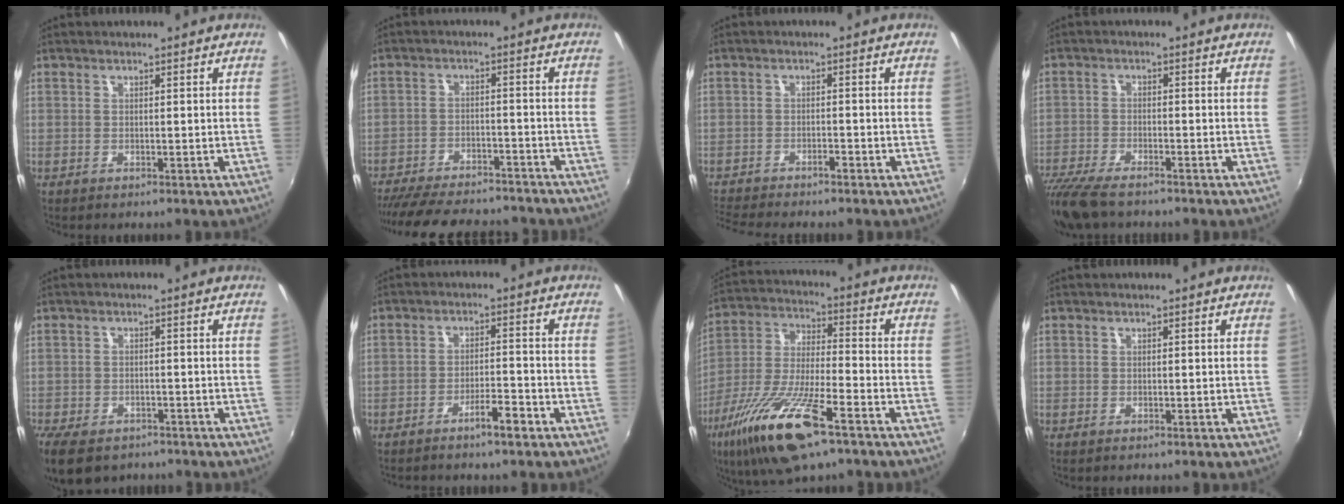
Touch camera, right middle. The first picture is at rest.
{"total": 19.8, "force": [-17.2, 5.4, 8.2], "torque": [-0.172, -0.015, -0.241]}
{"total": 5.3, "force": [-5.0, 0.1, 1.8], "torque": [-0.054, -0.016, -0.091]}
{"total": 11.1, "force": [-9.1, 3.0, 5.6], "torque": [-0.141, -0.042, -0.169]}
{"total": 8.8, "force": [-6.3, 4.5, 4.3], "torque": [-0.107, -0.028, -0.107]}
{"total": 4.1, "force": [-3.1, 0.6, 2.7], "torque": [-0.055, 0.002, -0.046]}
{"total": 18.8, "force": [-10.8, 4.7, 14.6], "torque": [-0.301, -0.044, -0.208]}
{"total": 0.0}